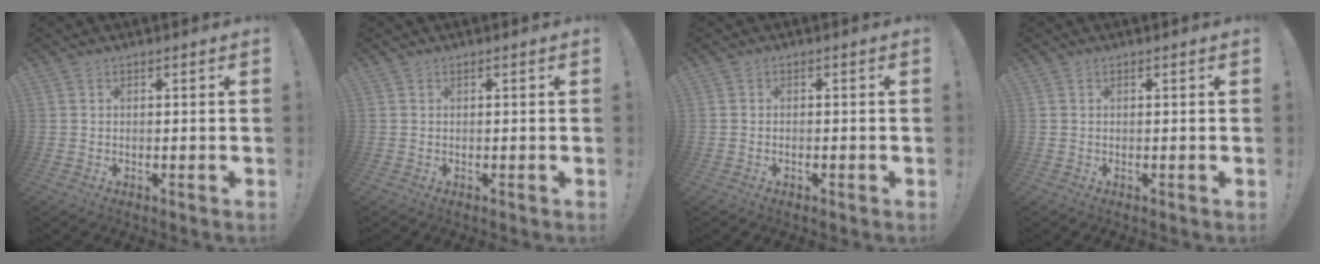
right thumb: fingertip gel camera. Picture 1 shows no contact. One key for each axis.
{"total": 0.0}
{"total": 0.7, "fx": -0.4, "fy": 0.4, "fz": 0.4, "tx": -0.005, "ty": 0.002, "tz": -0.008}
{"total": 0.0}